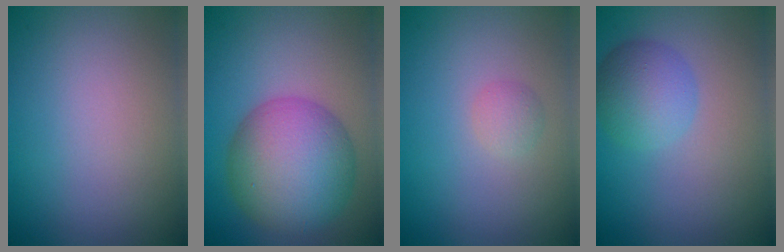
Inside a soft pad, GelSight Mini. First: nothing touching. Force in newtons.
{"total": 9.2, "press": 9.2, "slide": 0.2}
{"total": 1.1, "press": 1.1, "slide": 0.1}
{"total": 4.0, "press": 4.0, "slide": 0.1}